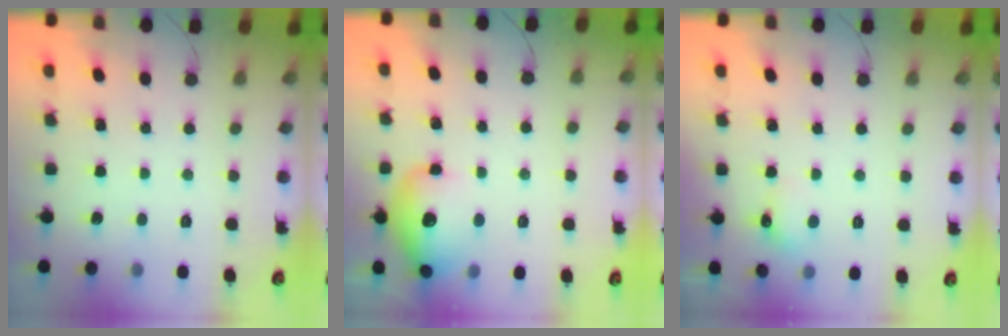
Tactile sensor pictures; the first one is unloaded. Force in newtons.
{"total": 15.0, "press": 14.8, "slide": 2.8}
{"total": 5.4, "press": 5.1, "slide": 1.9}